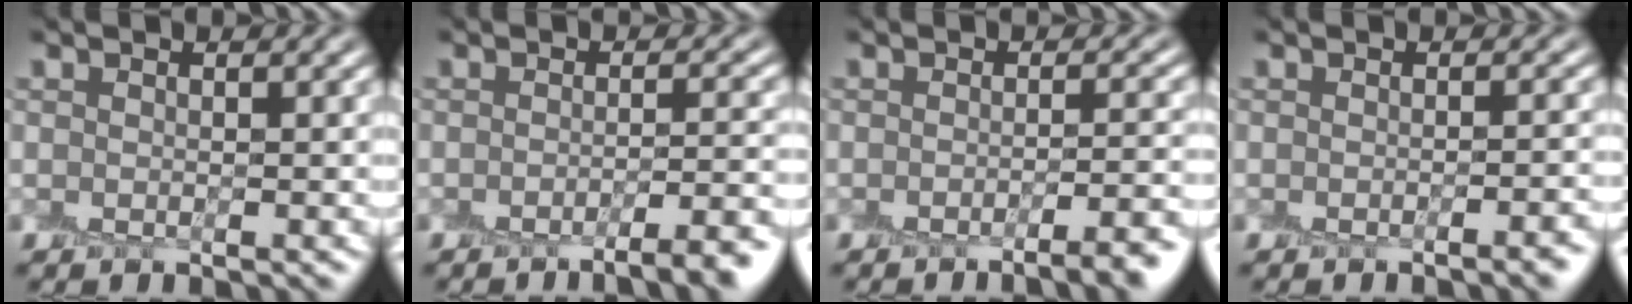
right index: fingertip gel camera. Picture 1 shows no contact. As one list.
[{"total": 5.3, "force": [-3.2, 1.3, 4.0], "torque": [-0.044, 0.003, -0.047]}, {"total": 4.8, "force": [-2.8, 1.3, 3.7], "torque": [-0.034, 0.002, -0.039]}, {"total": 2.3, "force": [-1.2, 0.6, 1.9], "torque": [-0.013, 0.002, -0.019]}]